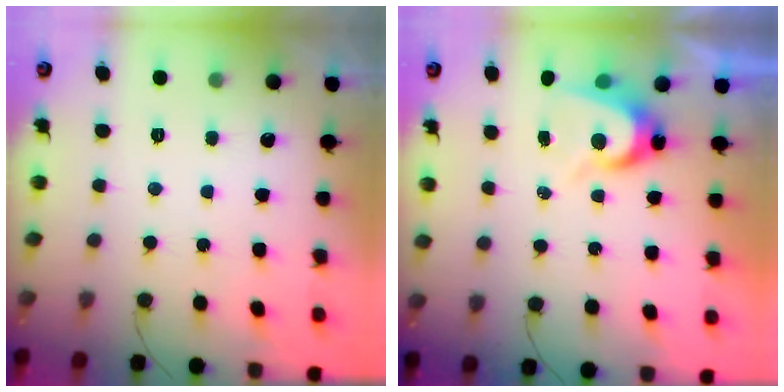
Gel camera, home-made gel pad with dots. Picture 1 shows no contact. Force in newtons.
{"total": 7.4, "press": 7.4, "slide": 0.2}